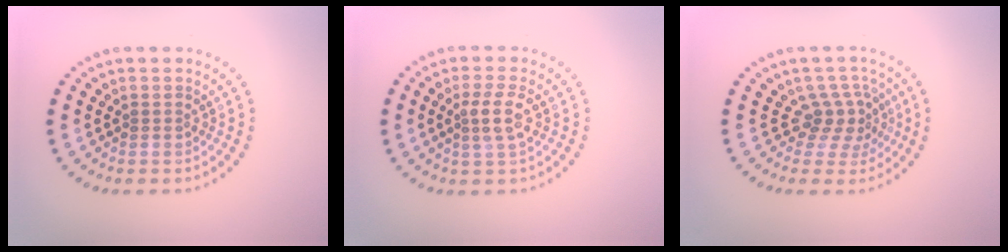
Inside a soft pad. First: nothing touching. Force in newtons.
{"total": 2.4, "press": 2.1, "slide": 1.0}
{"total": 2.8, "press": 2.0, "slide": 1.9}